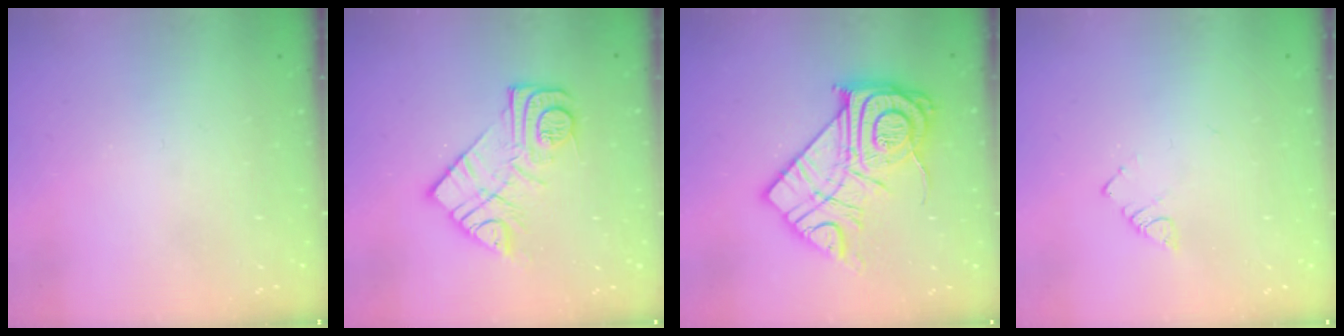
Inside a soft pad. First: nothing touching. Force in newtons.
{"total": 13.2, "press": 13.2, "slide": 0.9}
{"total": 20.7, "press": 20.6, "slide": 1.9}
{"total": 2.7, "press": 2.7, "slide": 0.4}